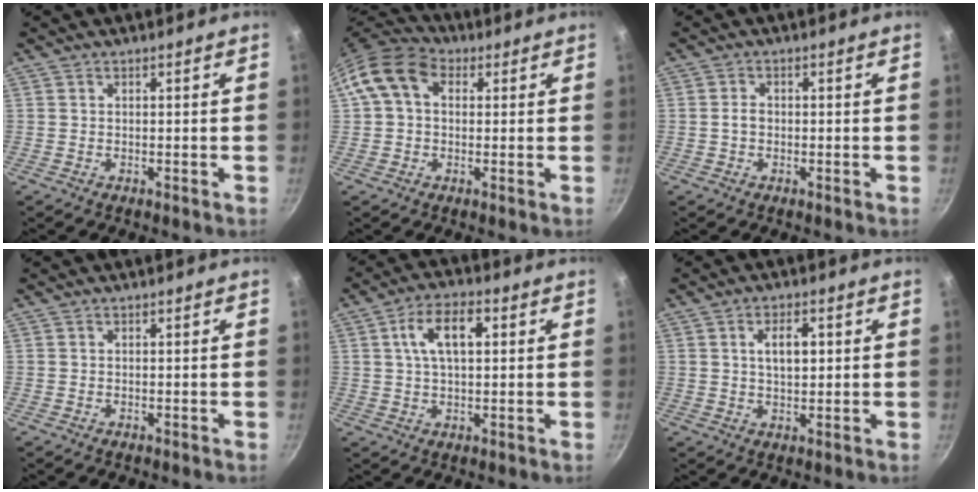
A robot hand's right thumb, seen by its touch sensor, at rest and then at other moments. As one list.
[{"total": 10.1, "force": [2.3, 7.4, 6.5], "torque": [-0.103, 0.024, 0.022]}, {"total": 1.7, "force": [-0.3, 1.3, 1.0], "torque": [-0.015, 0.010, -0.005]}, {"total": 0.0}, {"total": 8.8, "force": [2.2, 4.4, 7.2], "torque": [-0.114, 0.014, 0.034]}, {"total": 5.0, "force": [1.1, 2.6, 4.1], "torque": [-0.058, 0.001, 0.020]}]